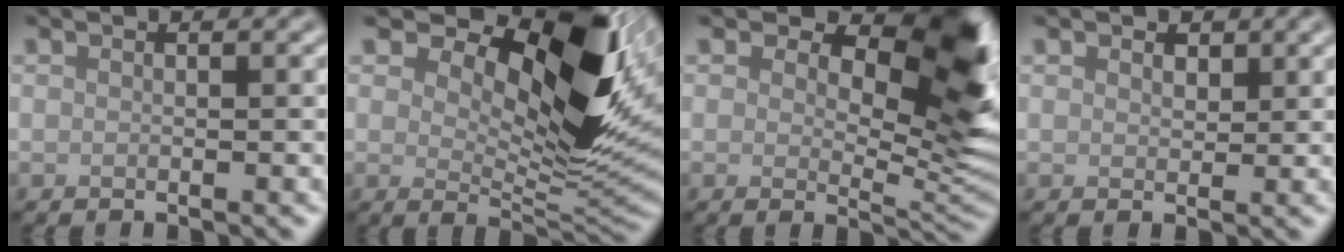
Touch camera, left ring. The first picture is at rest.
{"total": 12.2, "force": [5.3, 5.4, 9.5], "torque": [-0.141, -0.004, 0.091]}
{"total": 9.7, "force": [3.6, 4.8, 7.7], "torque": [-0.099, -0.009, 0.050]}
{"total": 1.2, "force": [0.9, 0.8, 0.4], "torque": [-0.008, -0.002, 0.014]}